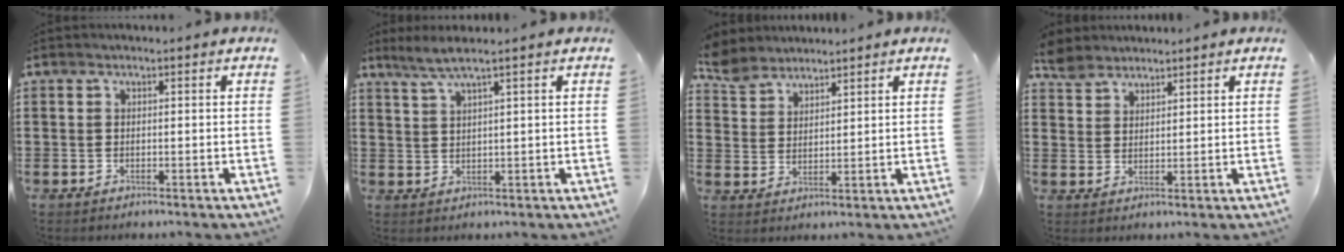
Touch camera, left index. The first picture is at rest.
{"total": 3.1, "force": [2.2, -0.4, 2.2], "torque": [-0.048, 0.001, 0.039]}
{"total": 5.0, "force": [4.6, 1.8, 0.6], "torque": [-0.032, -0.011, 0.088]}
{"total": 3.9, "force": [3.4, 1.8, 0.5], "torque": [-0.023, -0.002, 0.066]}